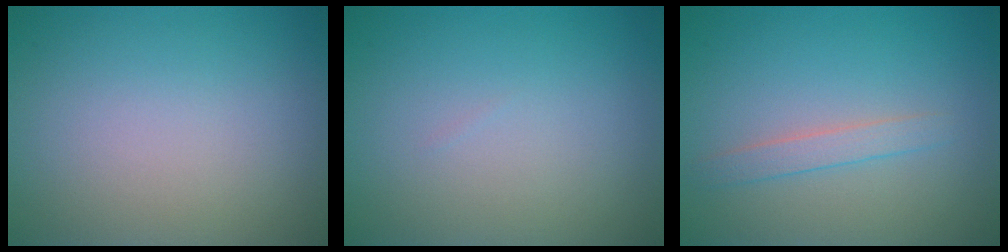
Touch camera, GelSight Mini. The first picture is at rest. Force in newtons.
{"total": 0.0}
{"total": 1.6, "press": 1.6, "slide": 0.1}